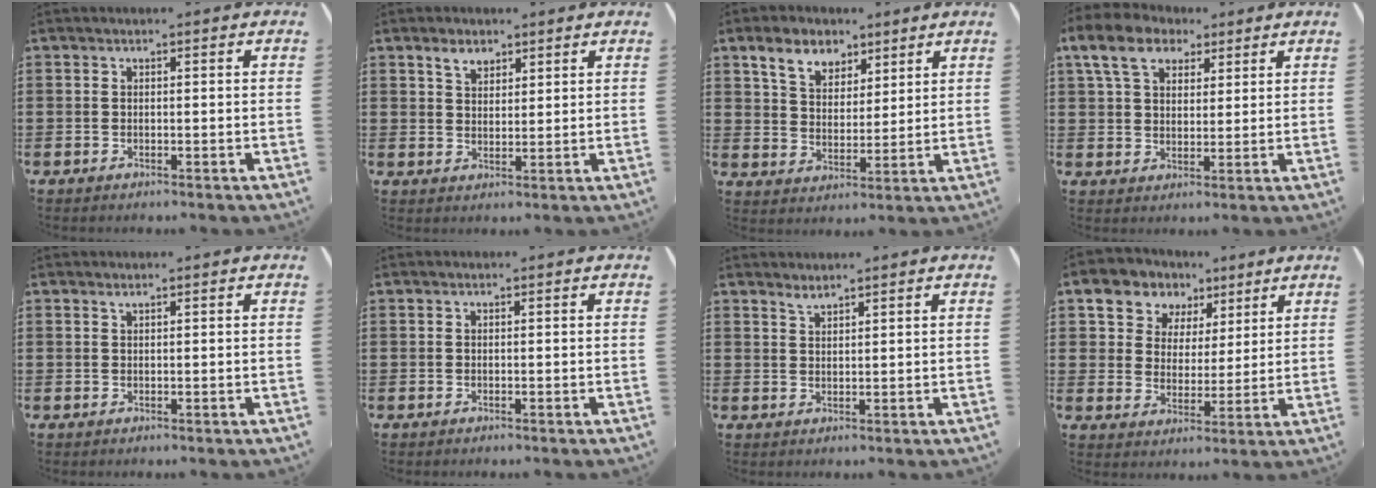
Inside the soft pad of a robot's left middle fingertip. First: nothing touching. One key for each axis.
{"total": 3.2, "fx": 2.3, "fy": 1.8, "fz": 1.5, "tx": -0.028, "ty": 0.003, "tz": 0.040}
{"total": 6.9, "fx": 4.9, "fy": 4.1, "fz": 2.6, "tx": -0.068, "ty": 0.001, "tz": 0.089}
{"total": 7.9, "fx": 4.9, "fy": 4.6, "fz": 4.1, "tx": -0.102, "ty": 0.007, "tz": 0.091}
{"total": 0.7, "fx": 0.5, "fy": 0.0, "fz": 0.5, "tx": -0.013, "ty": -0.004, "tz": 0.012}
{"total": 0.0}
{"total": 1.6, "fx": 1.6, "fy": 0.0, "fz": 0.4, "tx": -0.012, "ty": -0.004, "tz": 0.031}
{"total": 6.7, "fx": 4.4, "fy": 5.1, "fz": 0.3, "tx": -0.050, "ty": -0.017, "tz": 0.076}